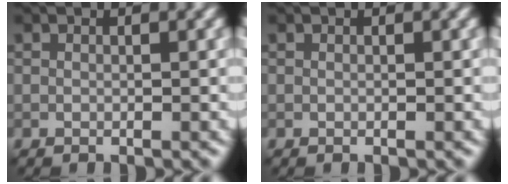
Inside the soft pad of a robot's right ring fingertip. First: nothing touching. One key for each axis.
{"total": 0.0}